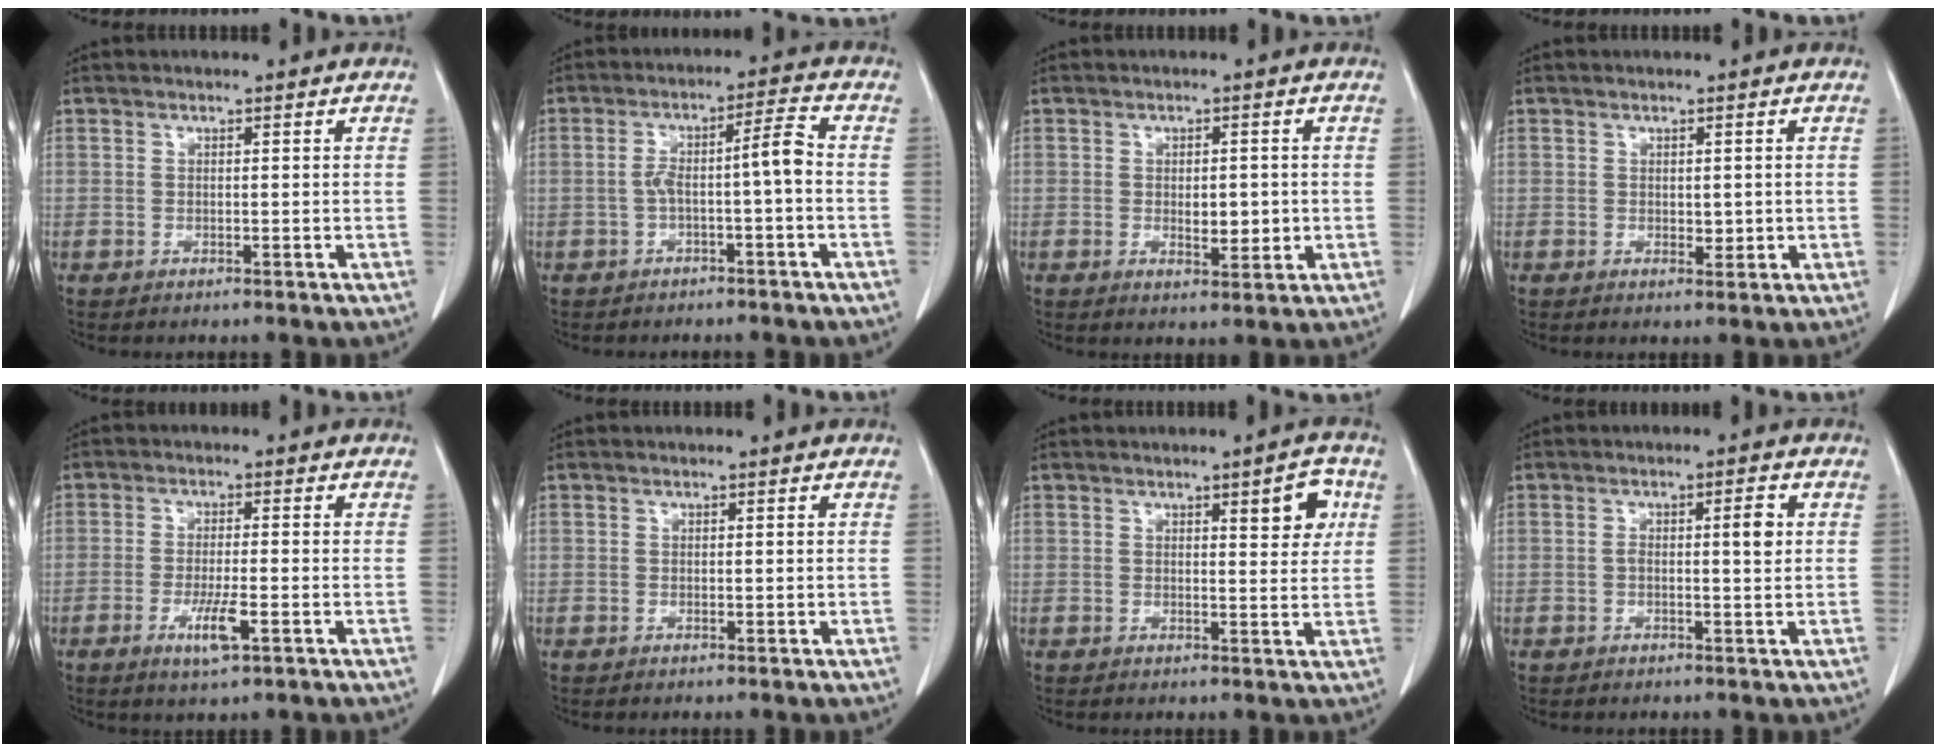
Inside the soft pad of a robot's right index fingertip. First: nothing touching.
{"total": 5.5, "force": [-1.2, 0.2, 5.3], "torque": [-0.095, 0.028, -0.015]}
{"total": 3.1, "force": [-0.1, 1.7, 2.6], "torque": [-0.035, -0.003, 0.005]}
{"total": 1.5, "force": [0.1, 1.0, 1.1], "torque": [-0.012, -0.003, 0.005]}
{"total": 4.9, "force": [-2.1, 0.6, 4.4], "torque": [-0.084, -0.008, -0.035]}
{"total": 0.0}
{"total": 4.8, "force": [2.0, 1.3, 4.2], "torque": [-0.052, 0.000, 0.026]}
{"total": 3.3, "force": [0.4, 0.6, 3.3], "torque": [-0.057, 0.007, 0.007]}